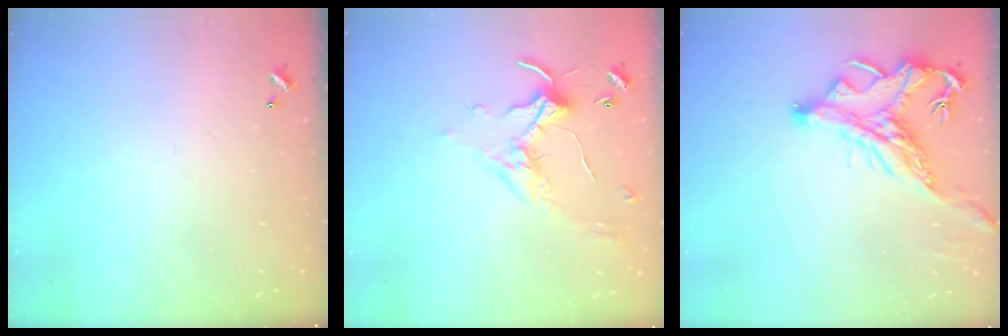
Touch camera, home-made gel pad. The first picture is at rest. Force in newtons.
{"total": 0.0}
{"total": 2.9, "press": 2.5, "slide": 1.4}